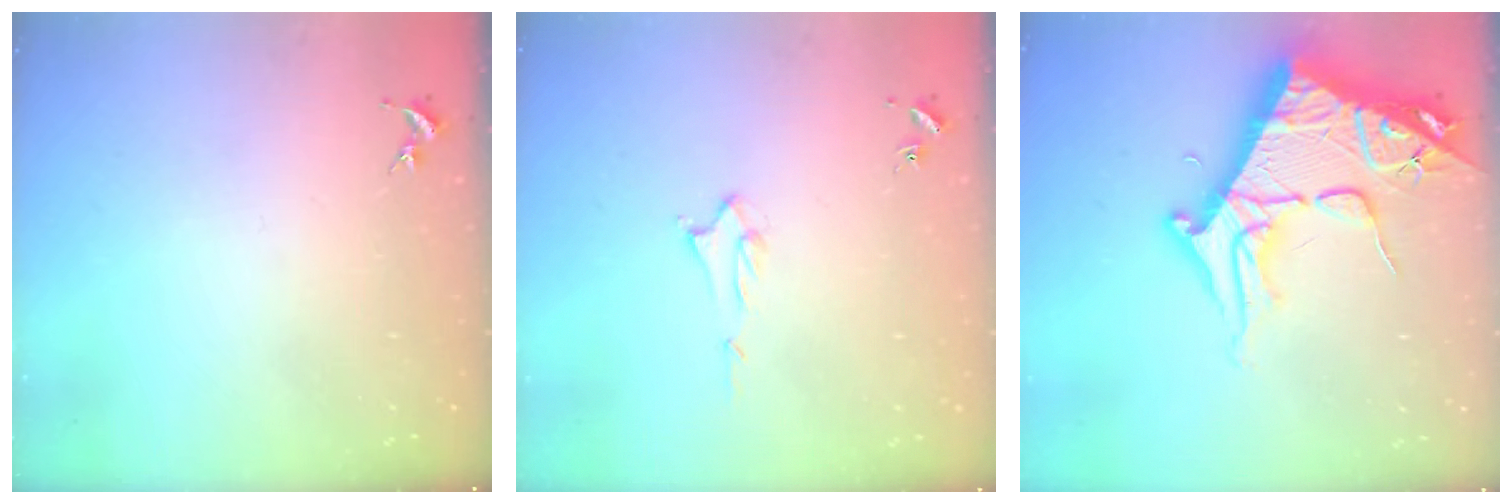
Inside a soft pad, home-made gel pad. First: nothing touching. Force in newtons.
{"total": 1.4, "press": 1.4, "slide": 0.2}
{"total": 12.0, "press": 11.9, "slide": 1.4}